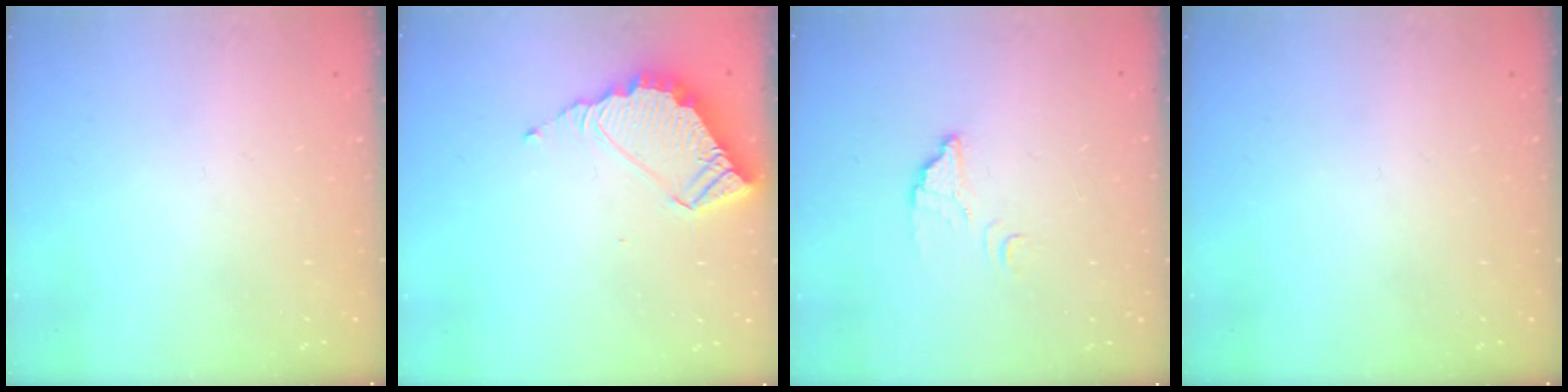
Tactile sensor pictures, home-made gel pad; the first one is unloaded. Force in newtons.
{"total": 7.6, "press": 7.6, "slide": 0.5}
{"total": 4.5, "press": 4.5, "slide": 0.3}
{"total": 0.0}